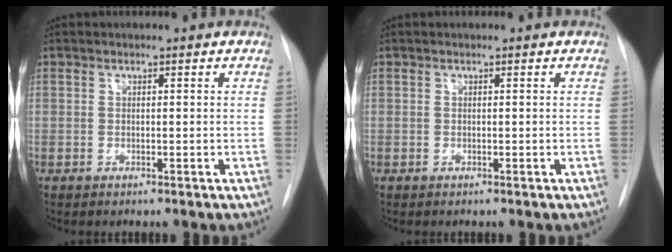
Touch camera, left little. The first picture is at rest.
{"total": 0.0}